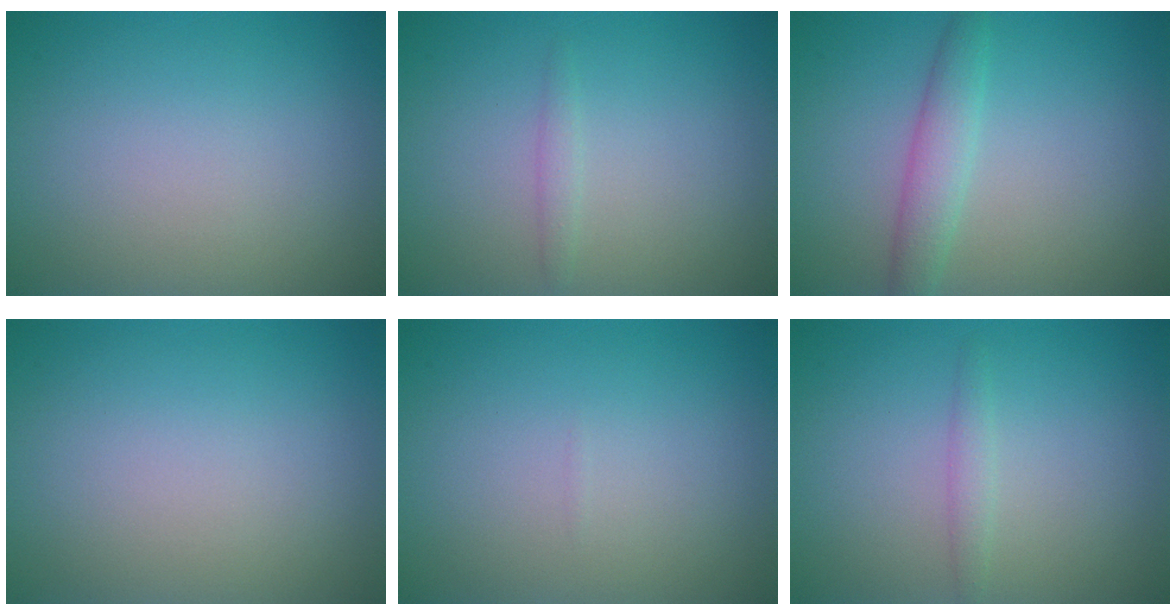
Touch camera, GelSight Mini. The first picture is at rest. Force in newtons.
{"total": 0.9, "press": 0.9, "slide": 0.1}
{"total": 2.7, "press": 2.7, "slide": 0.2}
{"total": 0.0}
{"total": 0.0}
{"total": 1.1, "press": 1.1, "slide": 0.0}